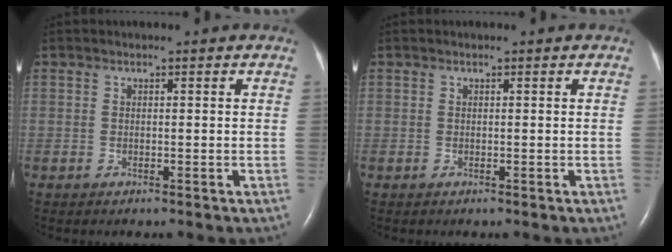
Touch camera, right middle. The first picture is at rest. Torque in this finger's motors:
{"motor_torque": [0.00, 0.00, 0.00, 0.00]}